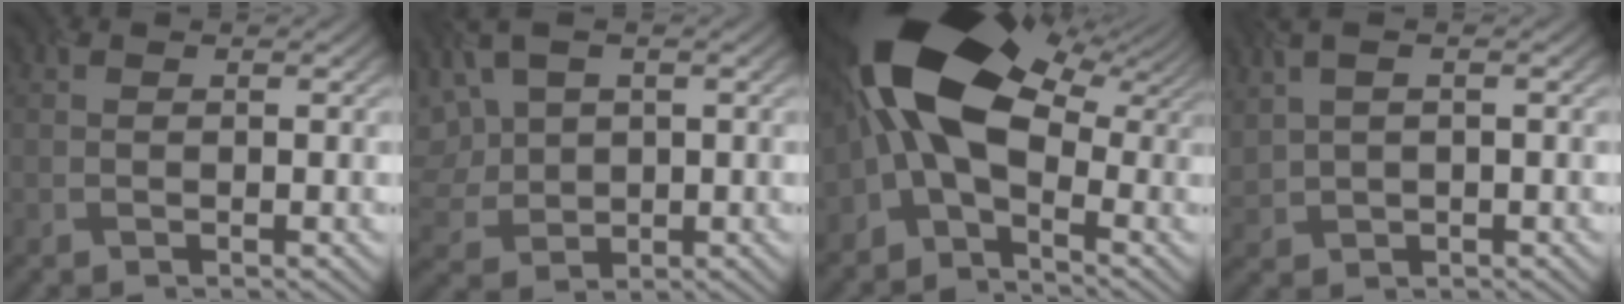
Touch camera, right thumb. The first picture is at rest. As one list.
[{"total": 6.7, "force": [1.7, 4.7, 4.5], "torque": [-0.122, -0.004, 0.030]}, {"total": 14.2, "force": [0.3, 7.3, 12.2], "torque": [-0.227, 0.006, -0.016]}, {"total": 4.2, "force": [1.6, 2.5, 3.0], "torque": [-0.089, 0.001, 0.035]}]